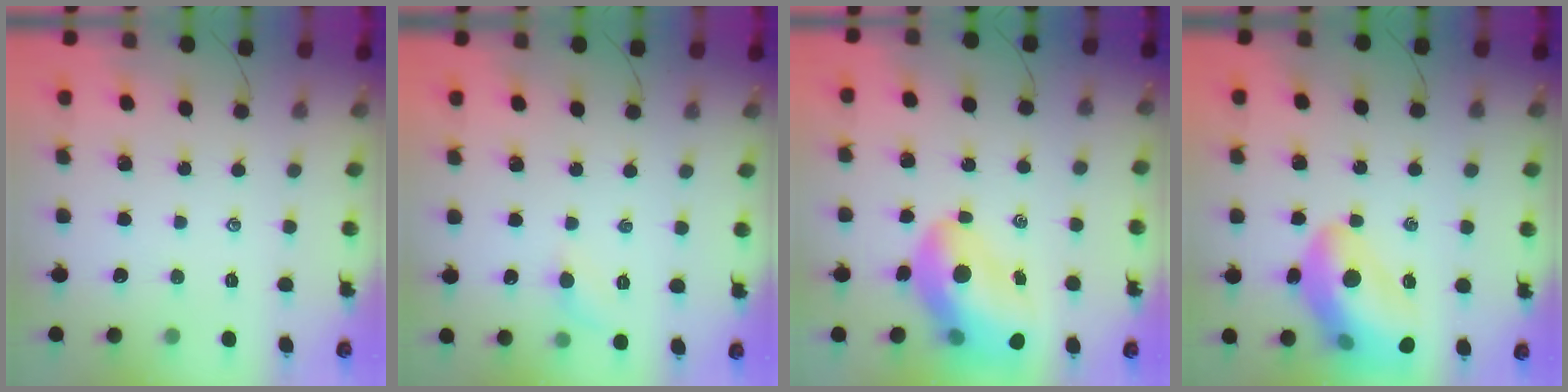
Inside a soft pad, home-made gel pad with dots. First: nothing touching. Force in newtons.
{"total": 5.3, "press": 5.0, "slide": 1.8}
{"total": 15.4, "press": 14.8, "slide": 4.2}
{"total": 19.4, "press": 19.2, "slide": 3.1}